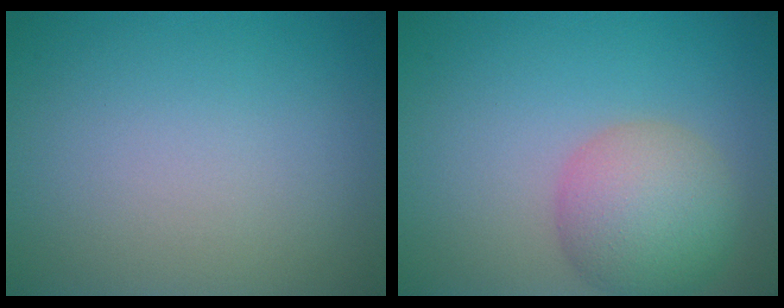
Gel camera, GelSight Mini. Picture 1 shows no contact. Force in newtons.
{"total": 5.7, "press": 5.7, "slide": 0.3}